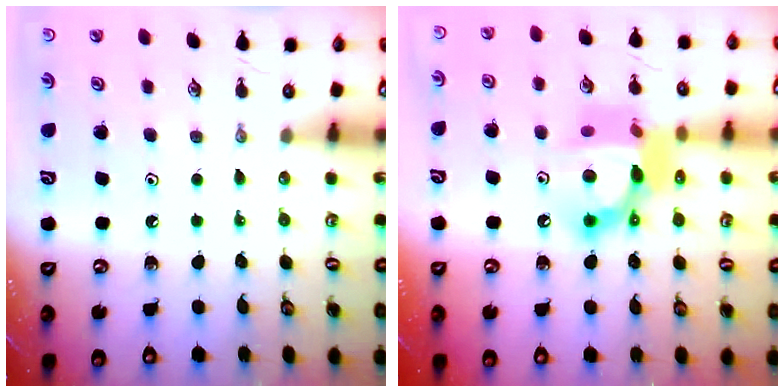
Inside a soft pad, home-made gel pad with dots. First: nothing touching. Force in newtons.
{"total": 13.5, "press": 13.4, "slide": 1.4}